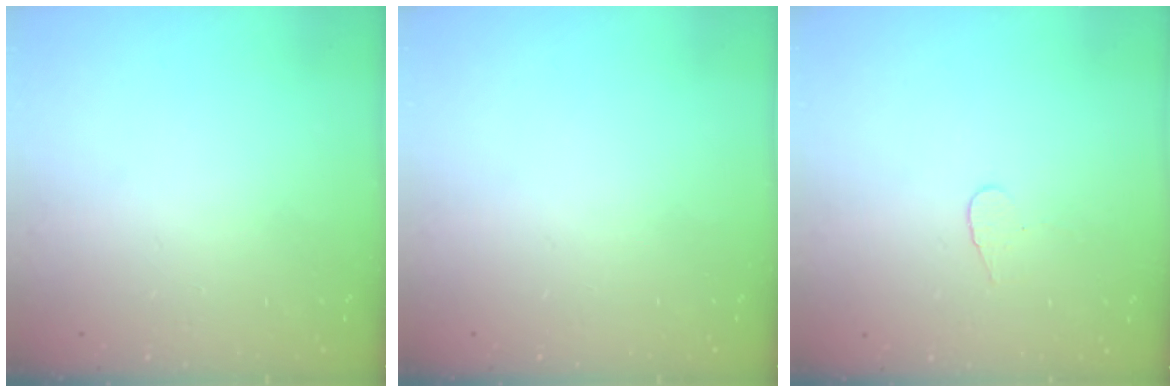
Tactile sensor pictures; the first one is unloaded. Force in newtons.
{"total": 0.0}
{"total": 3.6, "press": 3.6, "slide": 0.3}